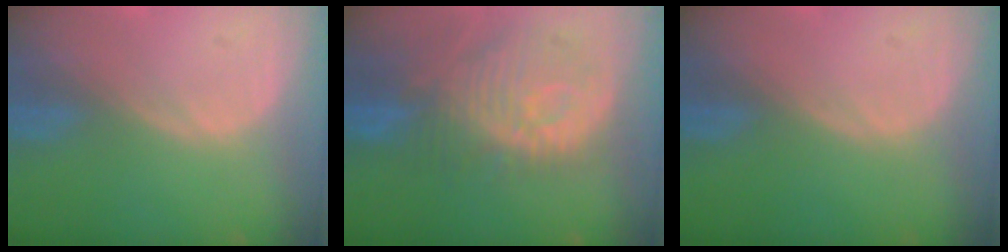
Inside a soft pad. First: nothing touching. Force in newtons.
{"total": 12.2, "press": 10.9, "slide": 5.4}
{"total": 0.0}